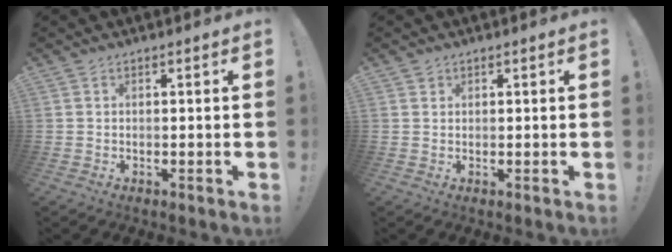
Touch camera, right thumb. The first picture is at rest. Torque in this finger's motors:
{"motor_torque": [-0.06, 0.18, 0.14, -0.05, 0.01]}